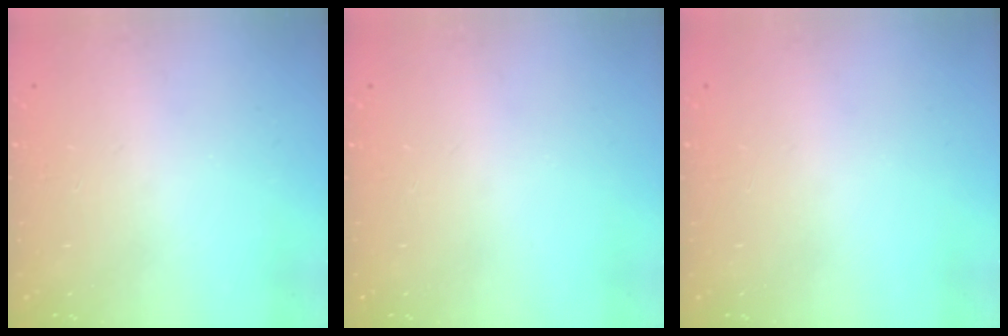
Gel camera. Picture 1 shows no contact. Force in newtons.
{"total": 0.0}
{"total": 0.0}